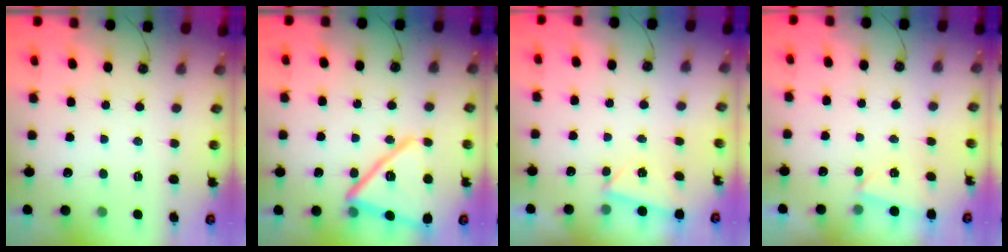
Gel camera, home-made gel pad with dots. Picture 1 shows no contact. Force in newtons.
{"total": 19.0, "press": 18.9, "slide": 1.5}
{"total": 2.2, "press": 2.2, "slide": 0.2}
{"total": 1.0, "press": 0.9, "slide": 0.4}